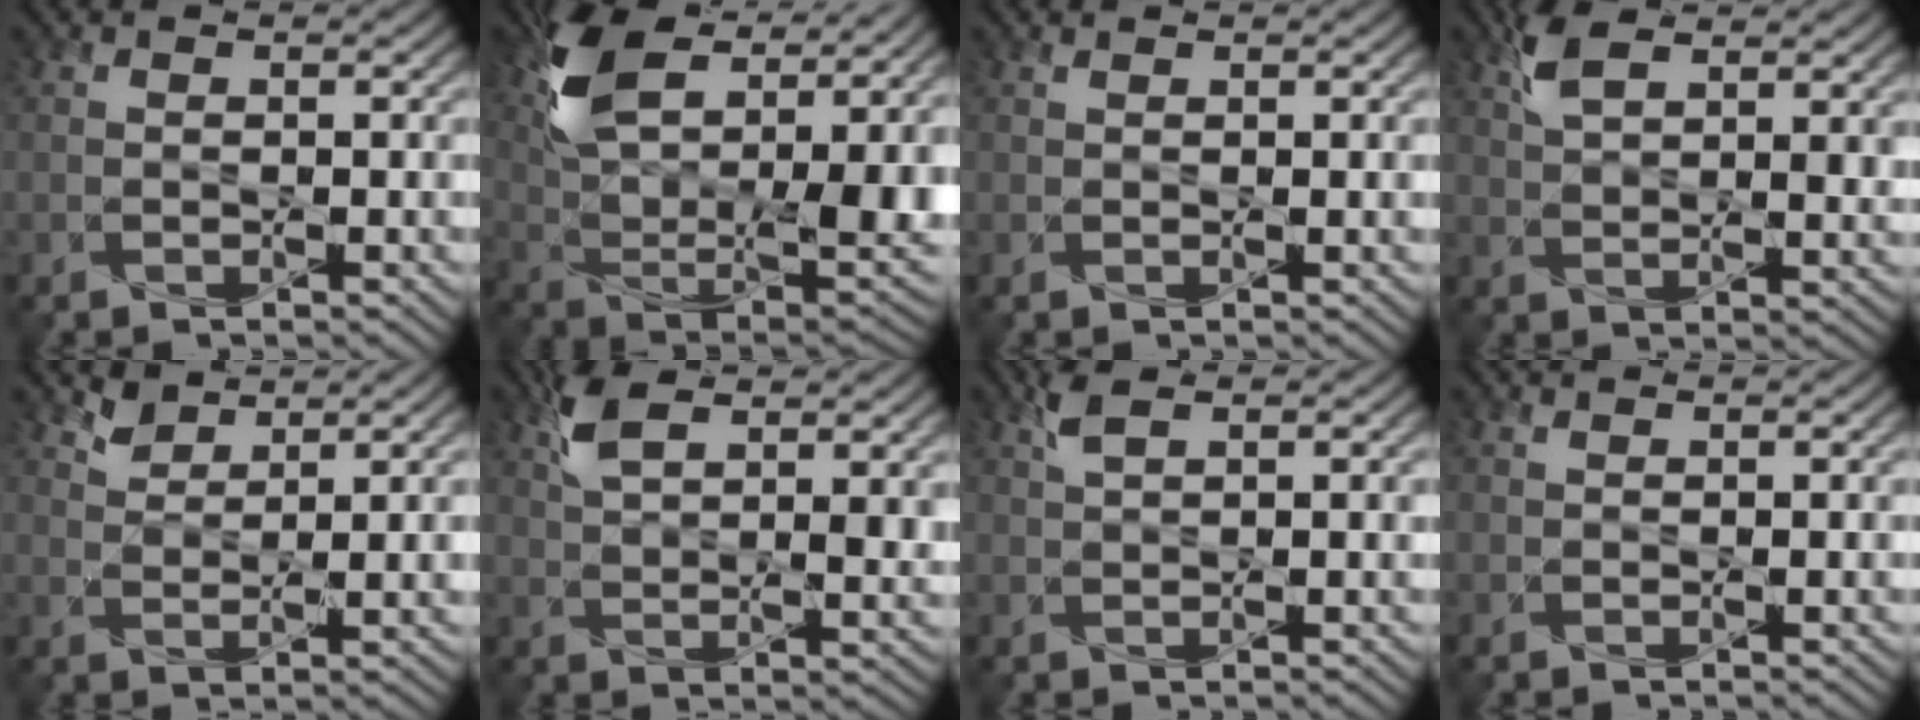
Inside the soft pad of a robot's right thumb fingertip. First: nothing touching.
{"total": 16.8, "force": [8.1, 8.1, 12.3], "torque": [-0.248, -0.001, 0.160]}
{"total": 0.6, "force": [0.5, 0.0, 0.3], "torque": [-0.006, 0.003, 0.009]}
{"total": 6.8, "force": [3.6, 2.3, 5.3], "torque": [-0.109, 0.005, 0.071]}
{"total": 3.4, "force": [2.8, 1.0, 1.7], "torque": [-0.038, -0.007, 0.062]}
{"total": 9.2, "force": [4.6, 3.5, 7.1], "torque": [-0.147, 0.003, 0.091]}
{"total": 2.9, "force": [1.8, 0.7, 2.2], "torque": [-0.051, 0.006, 0.037]}
{"total": 0.9, "force": [0.8, 0.0, 0.4], "torque": [-0.009, 0.002, 0.014]}